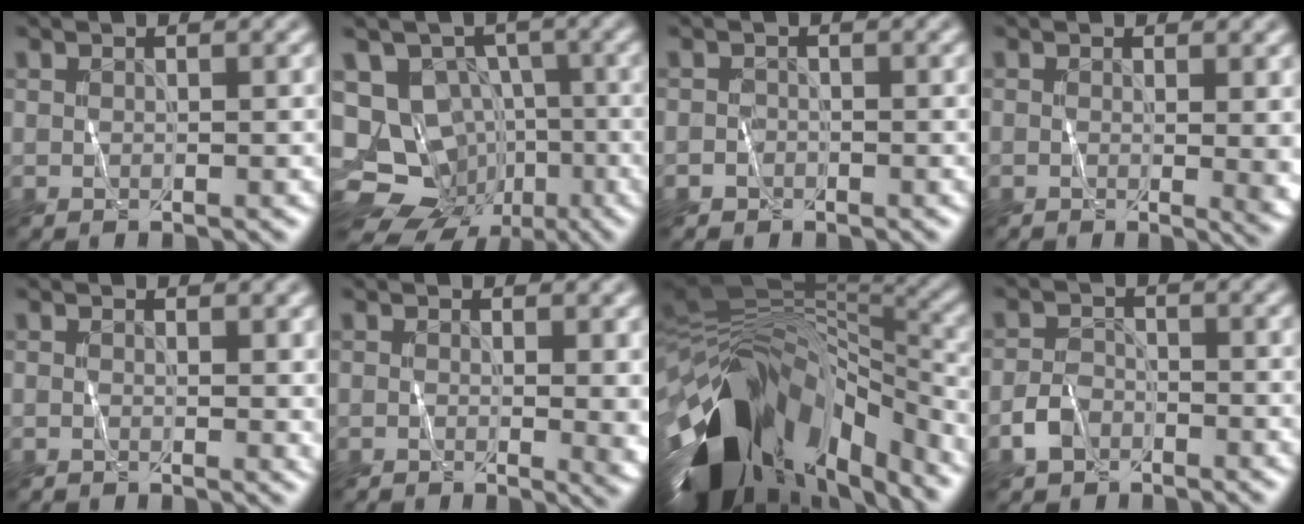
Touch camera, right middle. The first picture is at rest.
{"total": 11.1, "force": [-4.8, 9.3, 3.6], "torque": [-0.055, 0.000, -0.078]}
{"total": 1.0, "force": [-0.6, 0.8, 0.0], "torque": [0.007, 0.005, -0.009]}
{"total": 3.4, "force": [0.2, 1.1, 3.2], "torque": [-0.026, -0.001, 0.002]}
{"total": 1.3, "force": [0.4, 0.5, 1.1], "torque": [-0.011, -0.001, 0.008]}
{"total": 3.3, "force": [0.2, 1.1, 3.1], "torque": [-0.027, -0.003, 0.003]}
{"total": 15.4, "force": [-7.4, 7.9, 10.9], "torque": [-0.206, 0.004, -0.125]}
{"total": 2.5, "force": [-1.6, 1.7, 1.0], "torque": [-0.015, 0.005, -0.037]}